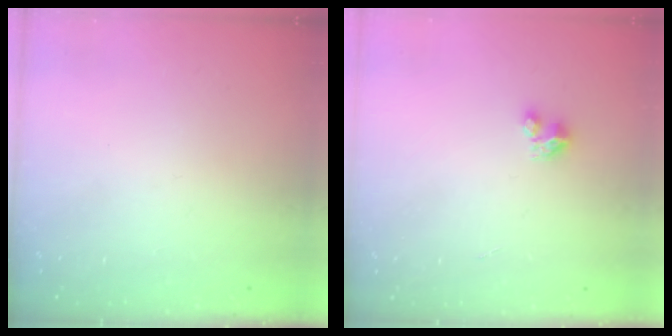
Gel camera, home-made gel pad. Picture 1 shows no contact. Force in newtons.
{"total": 2.8, "press": 2.8, "slide": 0.3}